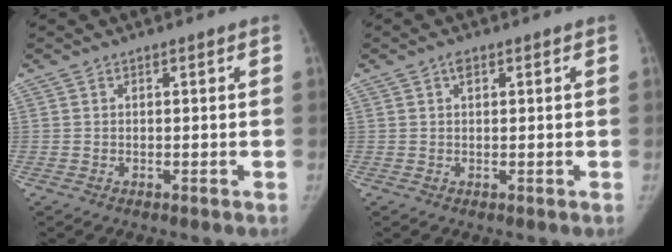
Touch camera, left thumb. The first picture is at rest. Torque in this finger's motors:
{"motor_torque": [1.30, -1.12, 0.48, -0.61, 0.11]}